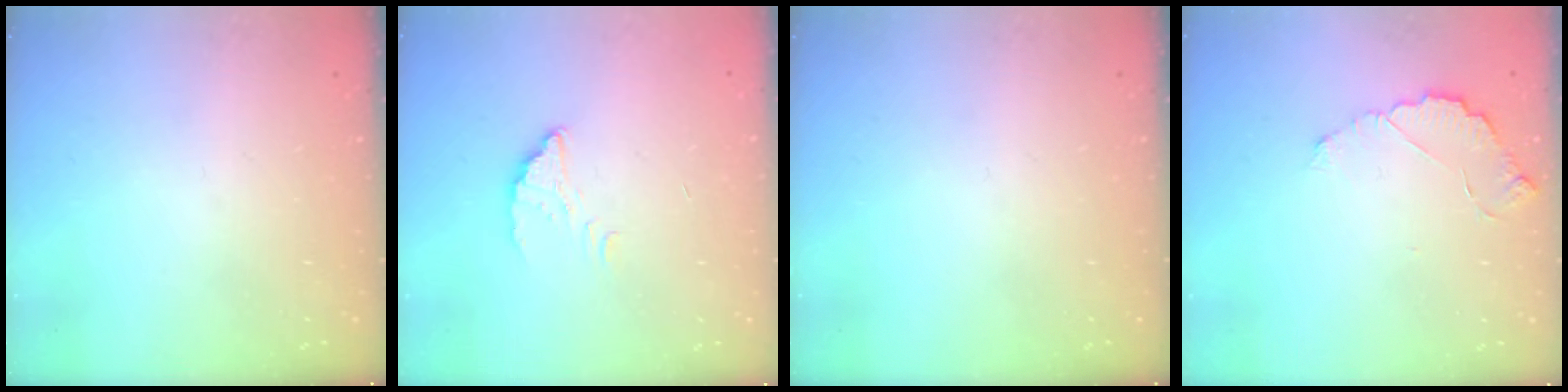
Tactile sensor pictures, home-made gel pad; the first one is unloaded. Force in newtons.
{"total": 2.6, "press": 2.5, "slide": 0.3}
{"total": 0.0}
{"total": 5.8, "press": 5.8, "slide": 0.4}